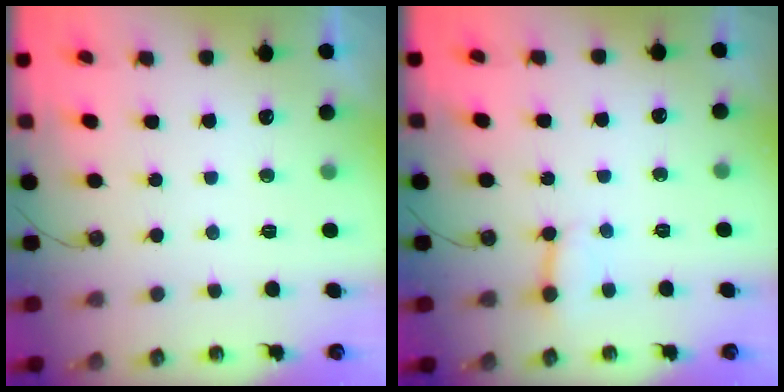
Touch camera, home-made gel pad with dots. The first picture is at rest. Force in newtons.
{"total": 5.6, "press": 5.5, "slide": 0.7}